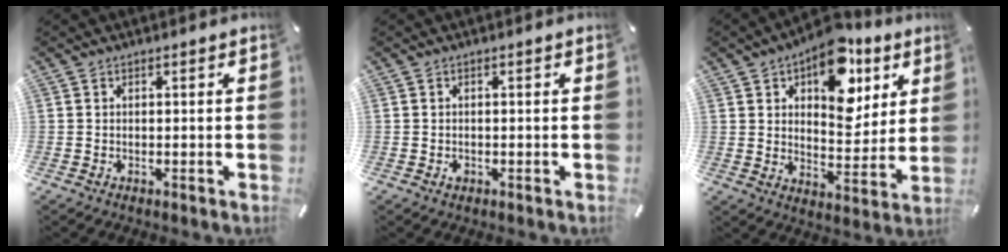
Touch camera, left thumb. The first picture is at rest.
{"total": 1.1, "force": [-0.4, 0.9, 0.6], "torque": [-0.011, 0.002, -0.008]}
{"total": 16.2, "force": [8.6, 9.5, 9.9], "torque": [-0.129, -0.051, 0.147]}